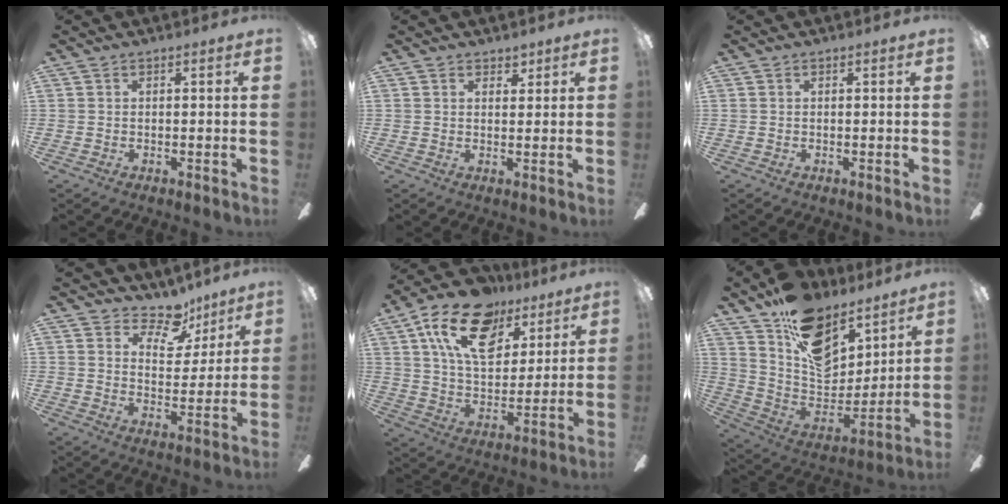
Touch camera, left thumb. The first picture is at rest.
{"total": 2.8, "force": [2.1, 1.7, 0.6], "torque": [0.006, -0.008, 0.034]}
{"total": 0.0}
{"total": 10.3, "force": [7.4, 5.3, 4.9], "torque": [-0.073, -0.042, 0.132]}
{"total": 20.2, "force": [11.1, 11.6, 12.3], "torque": [-0.206, -0.041, 0.198]}
{"total": 18.7, "force": [11.6, 11.1, 9.7], "torque": [-0.158, -0.075, 0.216]}